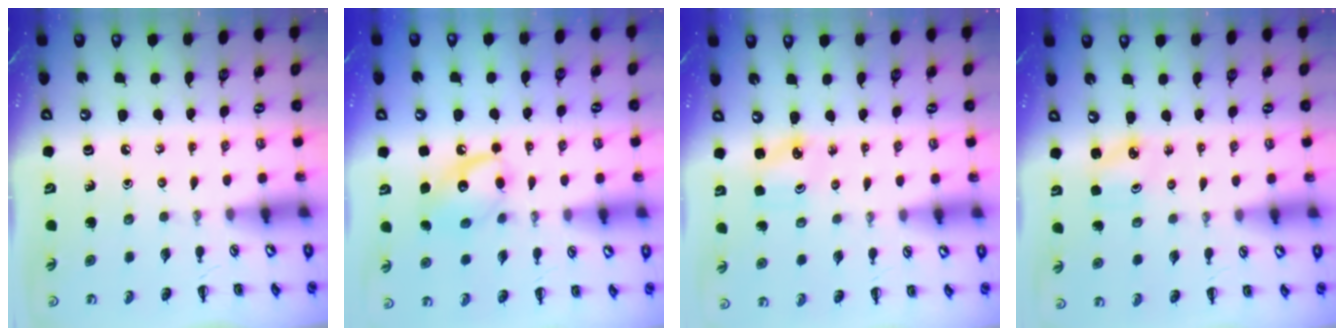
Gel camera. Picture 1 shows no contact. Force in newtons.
{"total": 10.7, "press": 10.7, "slide": 0.4}
{"total": 2.5, "press": 2.4, "slide": 0.8}
{"total": 1.7, "press": 1.7, "slide": 0.2}